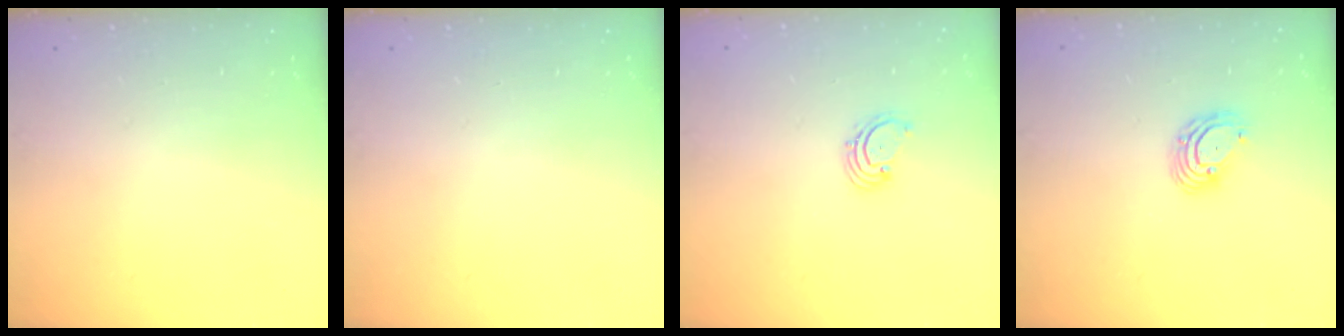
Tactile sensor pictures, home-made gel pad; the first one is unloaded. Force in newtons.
{"total": 0.0}
{"total": 1.6, "press": 1.6, "slide": 0.2}
{"total": 5.8, "press": 5.7, "slide": 0.8}